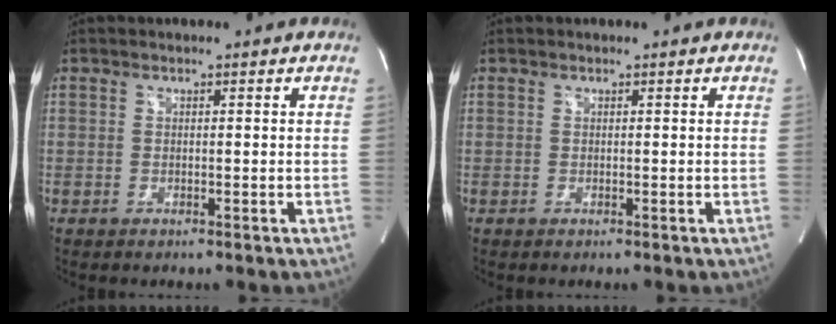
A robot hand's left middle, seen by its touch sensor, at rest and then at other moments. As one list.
[{"total": 0.0}]